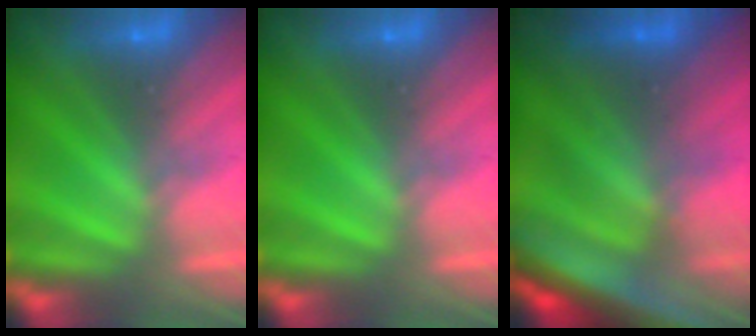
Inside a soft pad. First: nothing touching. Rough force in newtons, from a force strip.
{"total": 0.0}
{"total": 7.5}